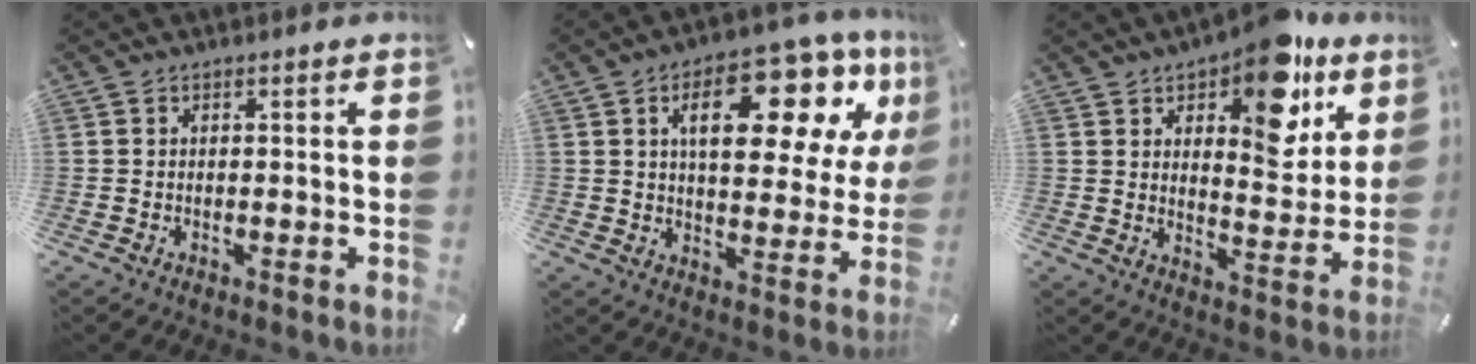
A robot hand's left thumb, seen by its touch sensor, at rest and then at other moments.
{"total": 19.0, "force": [9.3, 9.1, 14.0], "torque": [-0.196, -0.040, 0.146]}
{"total": 16.3, "force": [10.1, 8.0, 10.0], "torque": [-0.125, -0.066, 0.170]}